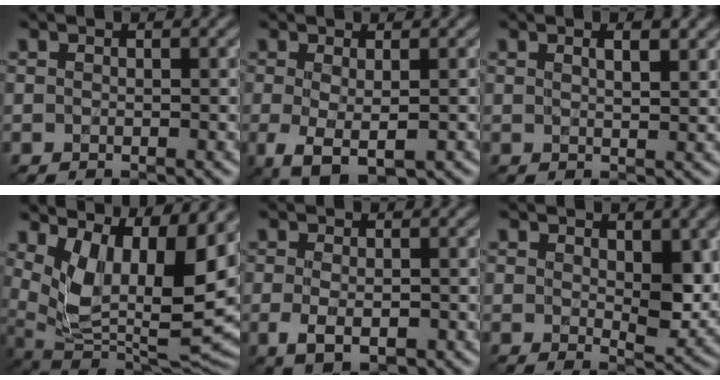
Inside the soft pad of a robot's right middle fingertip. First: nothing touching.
{"total": 3.7, "force": [-0.9, 1.4, 3.3], "torque": [-0.067, -0.009, -0.012]}
{"total": 2.1, "force": [1.2, 0.6, 1.6], "torque": [-0.018, 0.001, 0.019]}
{"total": 11.2, "force": [3.5, 4.9, 9.5], "torque": [-0.178, -0.014, 0.067]}
{"total": 3.0, "force": [-0.9, 1.4, 2.5], "torque": [-0.051, -0.009, -0.013]}
{"total": 4.0, "force": [0.7, 1.9, 3.5], "torque": [-0.053, -0.011, 0.017]}